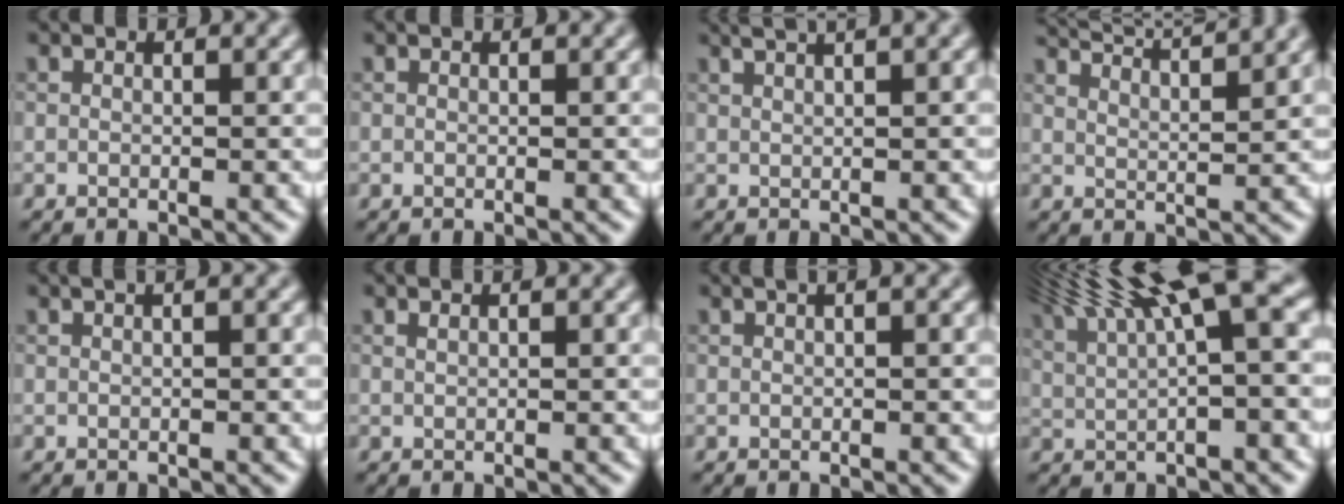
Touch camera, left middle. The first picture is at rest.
{"total": 0.0}
{"total": 5.6, "force": [3.5, 2.1, 3.8], "torque": [-0.026, 0.037, 0.018]}
{"total": 8.5, "force": [7.1, 2.1, 4.3], "torque": [-0.043, 0.031, 0.062]}
{"total": 2.6, "force": [1.1, 1.1, 2.1], "torque": [-0.012, 0.005, 0.004]}
{"total": 0.5, "force": [0.4, 0.2, 0.3], "torque": [-0.005, 0.001, 0.006]}
{"total": 3.4, "force": [1.6, 1.5, 2.6], "torque": [-0.014, 0.016, 0.004]}
{"total": 11.2, "force": [5.8, 2.8, 9.2], "torque": [-0.148, 0.030, 0.100]}